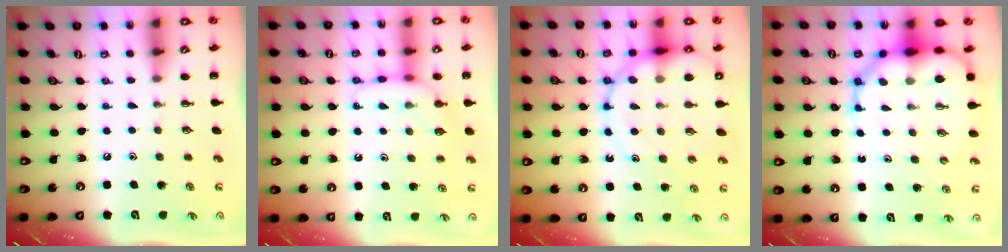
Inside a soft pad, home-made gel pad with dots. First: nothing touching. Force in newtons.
{"total": 8.3, "press": 8.3, "slide": 0.7}
{"total": 16.5, "press": 16.0, "slide": 3.7}
{"total": 12.9, "press": 12.4, "slide": 3.5}